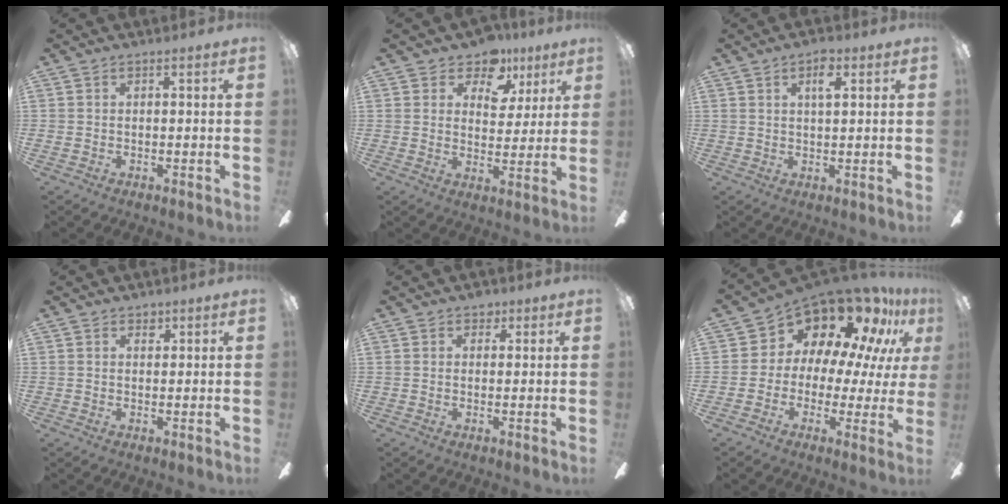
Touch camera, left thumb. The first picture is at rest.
{"total": 9.6, "force": [6.5, 6.0, 3.6], "torque": [-0.045, -0.041, 0.117]}
{"total": 4.4, "force": [2.3, 1.8, 3.3], "torque": [-0.049, -0.002, 0.034]}
{"total": 1.7, "force": [1.1, 1.2, 0.6], "torque": [0.002, -0.003, 0.018]}
{"total": 2.6, "force": [1.7, 1.8, 0.8], "torque": [0.005, -0.005, 0.026]}
{"total": 17.2, "force": [12.8, 8.5, 7.8], "torque": [-0.128, -0.106, 0.228]}